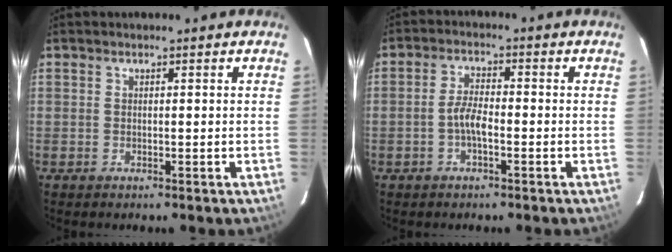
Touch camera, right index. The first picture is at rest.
{"total": 3.9, "force": [-1.5, 1.2, 3.4], "torque": [-0.073, 0.008, -0.028]}